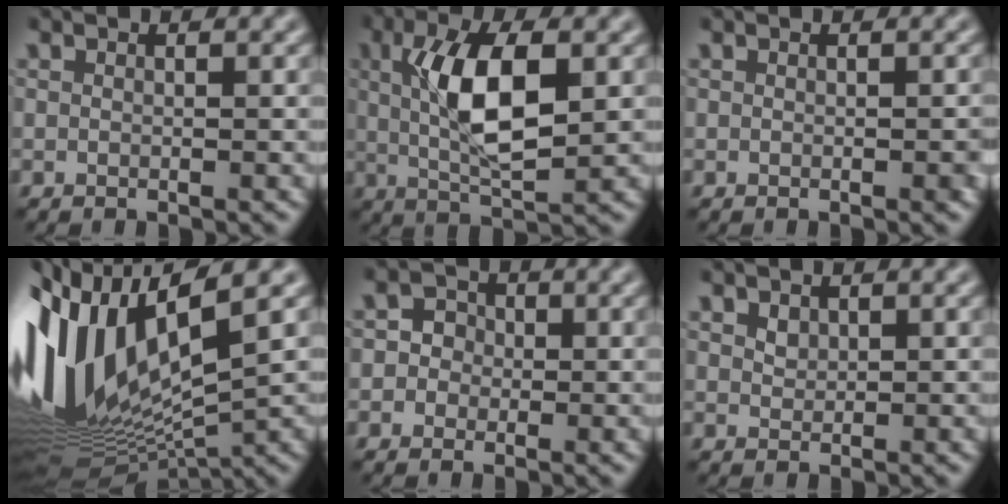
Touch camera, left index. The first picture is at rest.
{"total": 7.1, "force": [0.3, 2.6, 6.6], "torque": [-0.123, 0.006, 0.012]}
{"total": 0.6, "force": [-0.4, 0.1, 0.4], "torque": [-0.003, 0.001, 0.000]}
{"total": 14.2, "force": [1.3, 5.3, 13.1], "torque": [-0.288, -0.001, 0.045]}
{"total": 1.8, "force": [-0.9, 1.5, 0.2], "torque": [0.018, 0.003, -0.018]}
{"total": 0.7, "force": [0.3, 0.6, 0.2], "torque": [-0.001, 0.003, 0.009]}